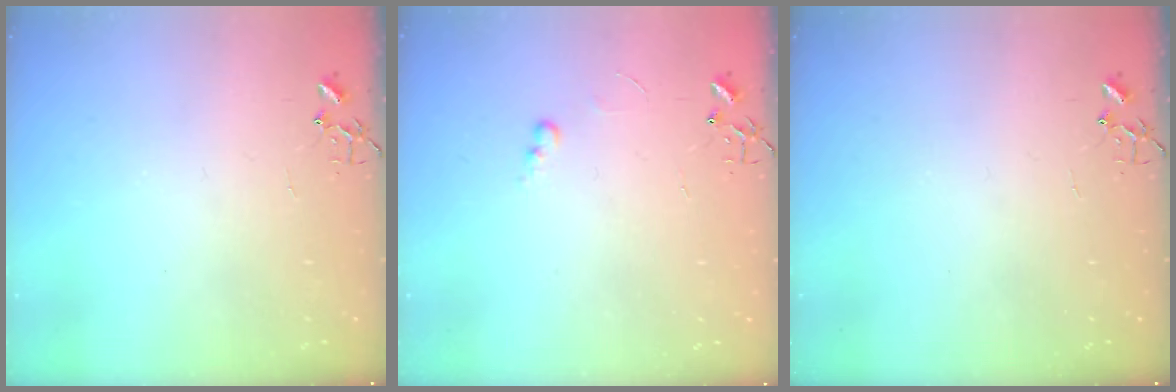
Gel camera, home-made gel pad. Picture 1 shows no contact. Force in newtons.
{"total": 4.4, "press": 4.4, "slide": 0.6}
{"total": 0.0}